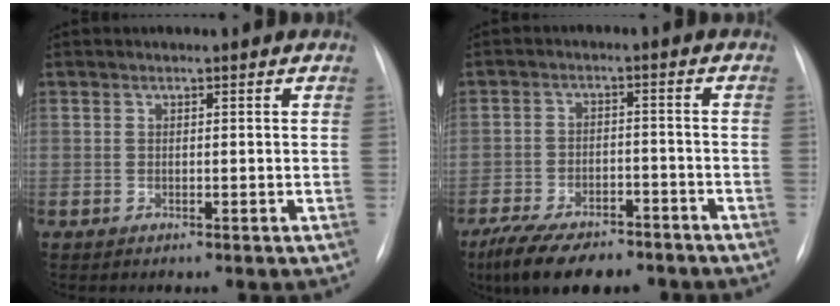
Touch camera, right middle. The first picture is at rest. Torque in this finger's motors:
{"motor_torque": [1.10, -1.03, 0.17, 0.10]}